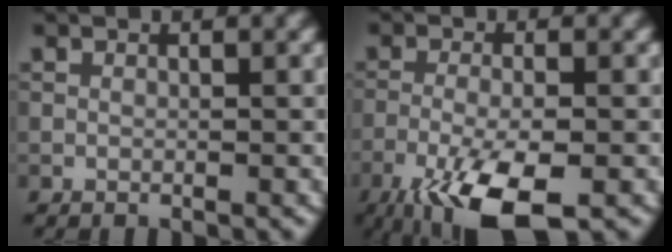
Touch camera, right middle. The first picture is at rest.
{"total": 8.6, "force": [-4.9, 2.6, 6.6], "torque": [-0.140, -0.021, -0.090]}